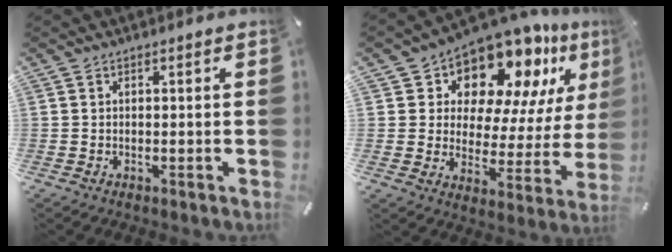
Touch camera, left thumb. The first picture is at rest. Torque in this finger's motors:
{"motor_torque": [2.50, 2.51, 1.46, -1.31, 0.10]}